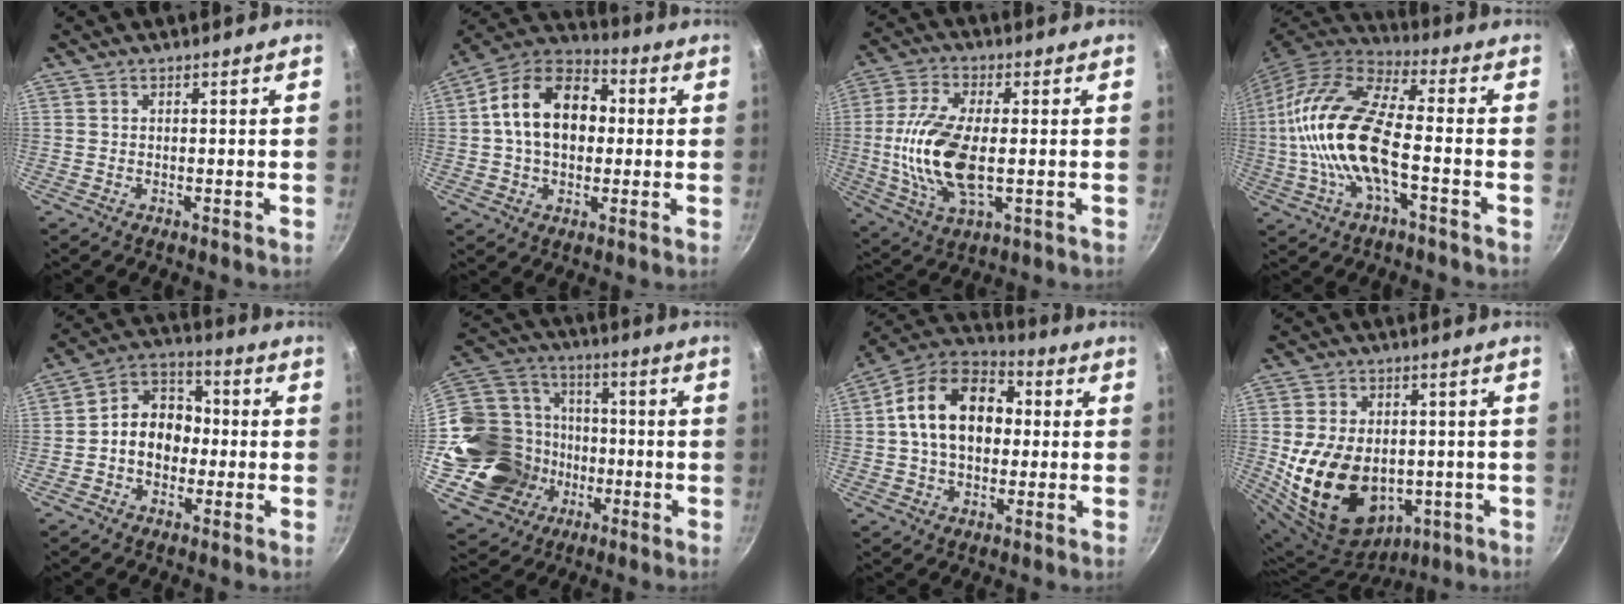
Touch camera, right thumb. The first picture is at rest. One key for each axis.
{"total": 16.5, "fx": 1.4, "fy": 11.5, "fz": 11.8, "tx": -0.163, "ty": 0.033, "tz": 0.006}
{"total": 15.3, "fx": -0.7, "fy": 7.2, "fz": 13.5, "tx": -0.275, "ty": 0.001, "tz": -0.018}
{"total": 19.4, "fx": -2.6, "fy": 7.7, "fz": 17.6, "tx": -0.344, "ty": 0.031, "tz": -0.063}
{"total": 11.1, "fx": -1.1, "fy": 8.7, "fz": 6.8, "tx": -0.059, "ty": 0.035, "tz": -0.036}
{"total": 23.8, "fx": -5.3, "fy": 20.4, "fz": 11.1, "tx": -0.205, "ty": 0.060, "tz": -0.066}
{"total": 17.8, "fx": 1.8, "fy": 12.3, "fz": 12.7, "tx": -0.182, "ty": 0.033, "tz": 0.012}
{"total": 19.0, "fx": -2.5, "fy": 13.6, "fz": 13.0, "tx": -0.217, "ty": 0.003, "tz": -0.017}